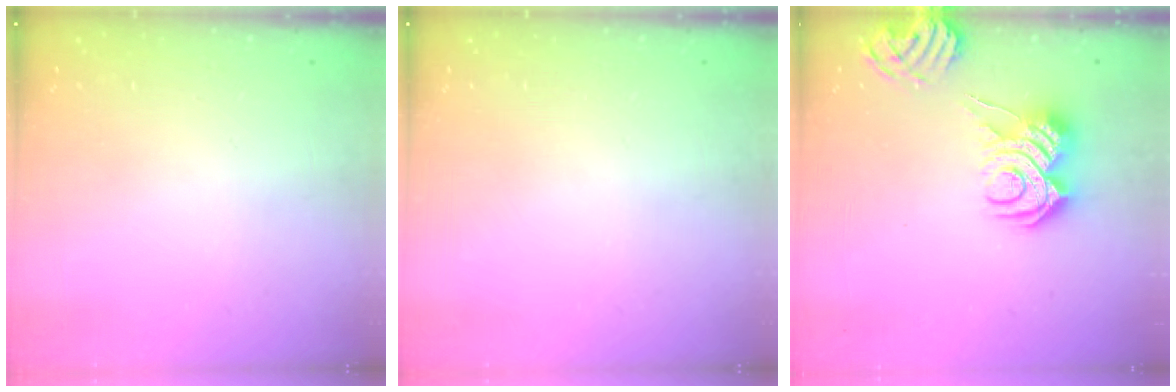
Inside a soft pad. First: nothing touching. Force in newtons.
{"total": 0.0}
{"total": 10.7, "press": 10.6, "slide": 1.2}